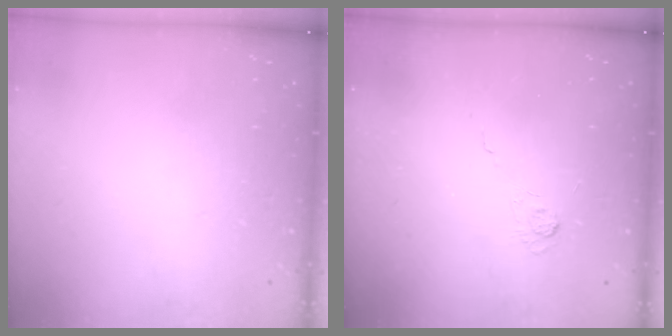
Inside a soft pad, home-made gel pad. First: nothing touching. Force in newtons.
{"total": 3.1, "press": 2.7, "slide": 1.6}